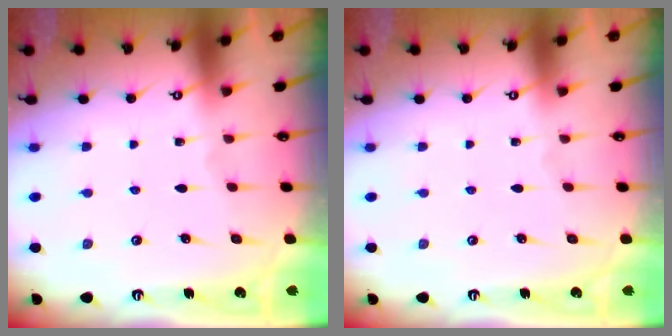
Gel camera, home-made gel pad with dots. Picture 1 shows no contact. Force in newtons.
{"total": 0.0}